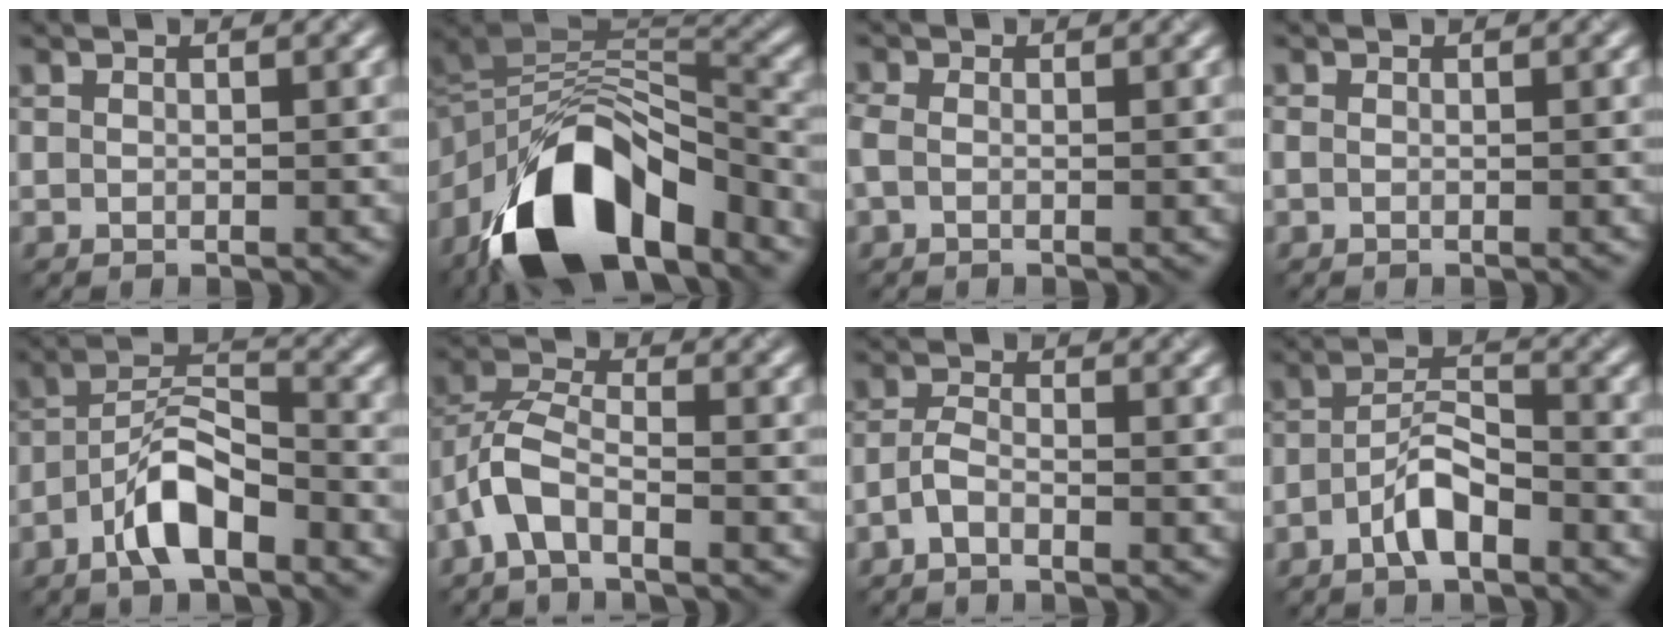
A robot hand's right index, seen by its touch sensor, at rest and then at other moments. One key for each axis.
{"total": 13.6, "fx": -8.0, "fy": 6.1, "fz": 9.1, "tx": -0.158, "ty": 0.001, "tz": -0.143}
{"total": 0.8, "fx": -0.3, "fy": 0.5, "fz": 0.5, "tx": -0.018, "ty": -0.001, "tz": -0.010}
{"total": 0.0}
{"total": 5.4, "fx": -3.3, "fy": 2.1, "fz": 3.8, "tx": -0.062, "ty": 0.016, "tz": -0.066}
{"total": 4.1, "fx": -2.2, "fy": 1.8, "fz": 2.9, "tx": -0.063, "ty": 0.012, "tz": -0.052}
{"total": 1.6, "fx": -1.2, "fy": 0.4, "fz": 1.0, "tx": -0.024, "ty": 0.004, "tz": -0.031}
{"total": 3.4, "fx": -2.1, "fy": 1.2, "fz": 2.4, "tx": -0.044, "ty": 0.013, "tz": -0.045}